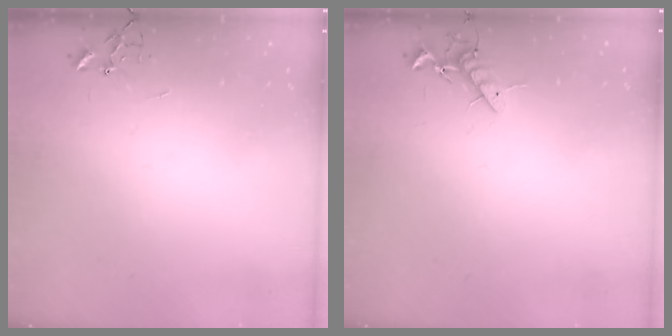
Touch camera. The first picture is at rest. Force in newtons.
{"total": 8.0, "press": 7.9, "slide": 1.4}